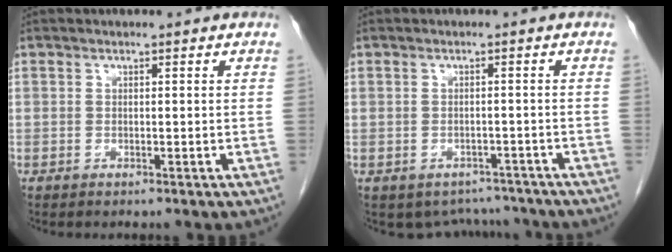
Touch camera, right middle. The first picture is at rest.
{"total": 5.4, "force": [-4.7, 2.6, -0.1], "torque": [0.015, 0.017, -0.058]}